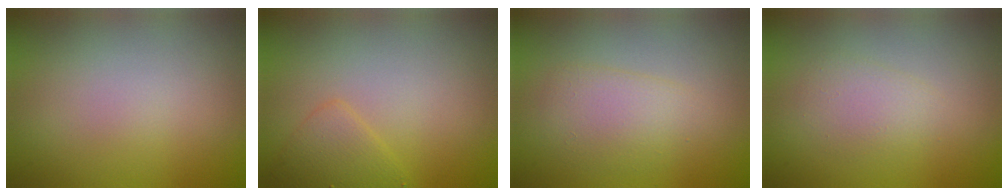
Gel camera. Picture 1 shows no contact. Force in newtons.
{"total": 2.1, "press": 2.1, "slide": 0.0}
{"total": 2.5, "press": 2.5, "slide": 0.1}
{"total": 1.8, "press": 1.8, "slide": 0.1}